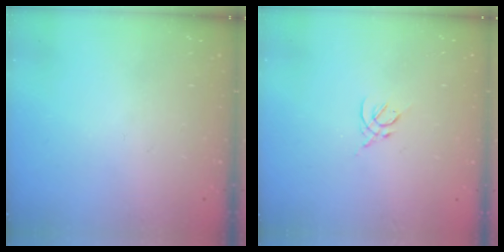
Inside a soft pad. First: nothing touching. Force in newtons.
{"total": 2.6, "press": 2.5, "slide": 0.7}